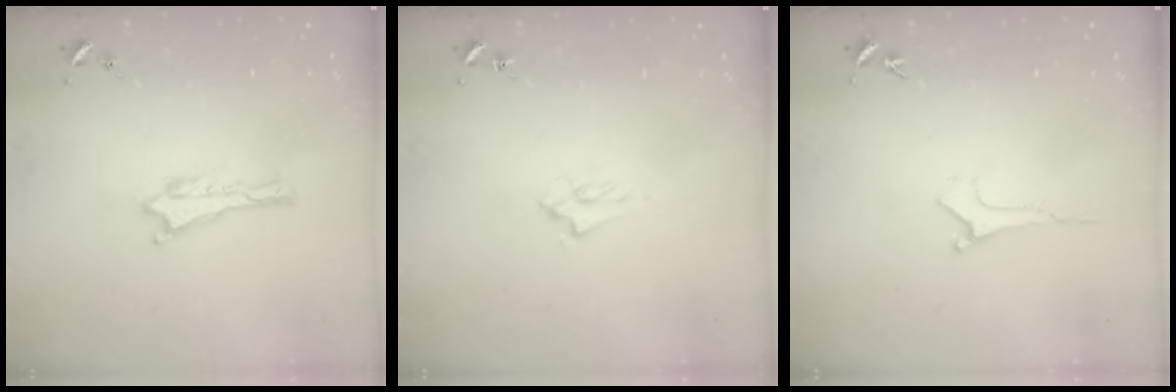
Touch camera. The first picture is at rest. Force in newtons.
{"total": 1.7, "press": 1.6, "slide": 0.3}
{"total": 0.0}